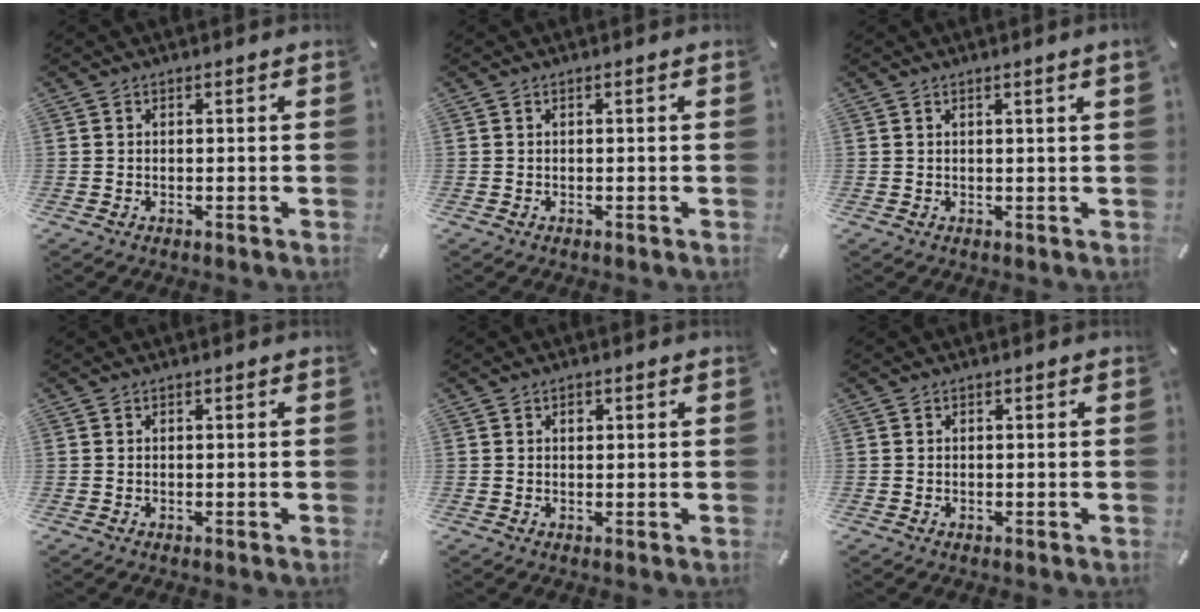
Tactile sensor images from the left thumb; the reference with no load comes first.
{"total": 0.0}
{"total": 1.2, "force": [0.7, -0.2, 1.0], "torque": [-0.017, -0.003, 0.012]}
{"total": 0.0}
{"total": 1.0, "force": [0.4, 0.8, 0.5], "torque": [0.005, -0.004, 0.004]}
{"total": 0.0}